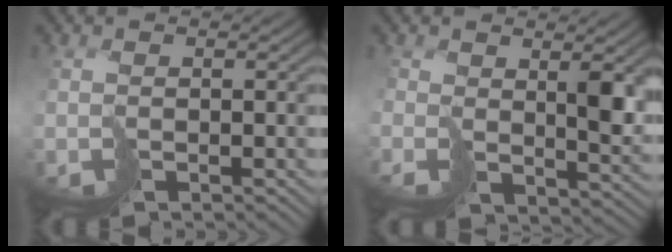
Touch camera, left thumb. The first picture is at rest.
{"total": 3.4, "force": [1.8, 2.1, 1.9], "torque": [-0.042, -0.020, 0.044]}